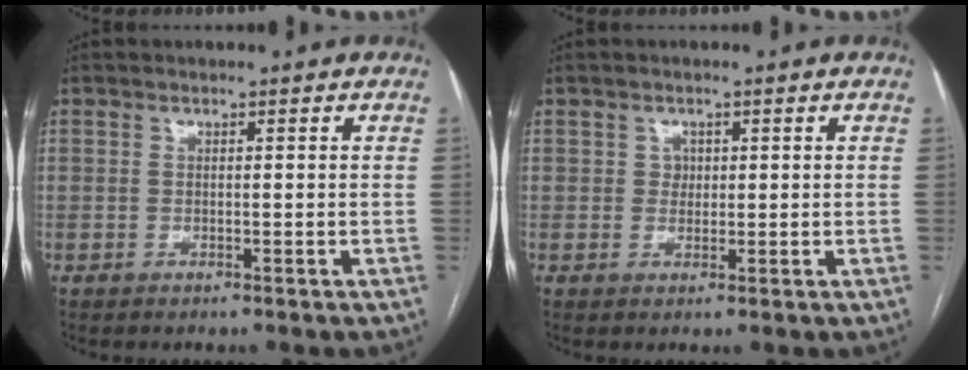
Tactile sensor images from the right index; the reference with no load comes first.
{"total": 1.5, "force": [0.4, 1.4, 0.5], "torque": [-0.005, 0.000, 0.005]}